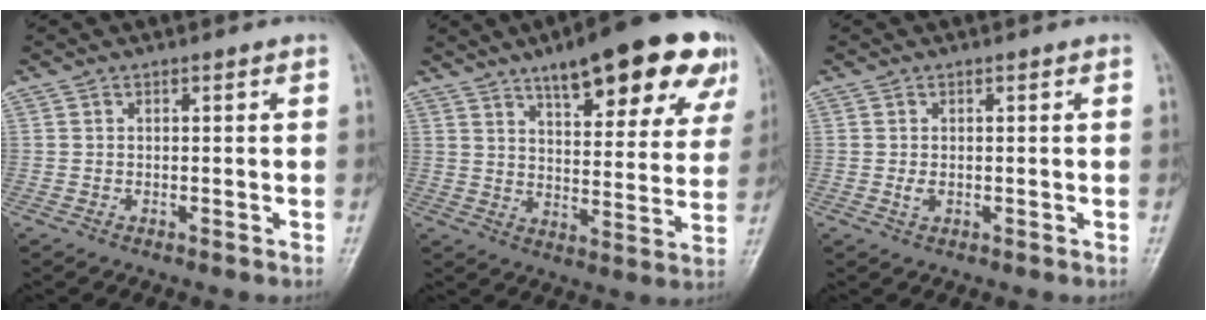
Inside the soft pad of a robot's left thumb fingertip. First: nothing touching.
{"total": 22.5, "force": [13.5, 7.2, 16.6], "torque": [-0.189, -0.029, 0.185]}
{"total": 1.3, "force": [0.1, 0.8, 1.0], "torque": [-0.016, -0.002, 0.002]}